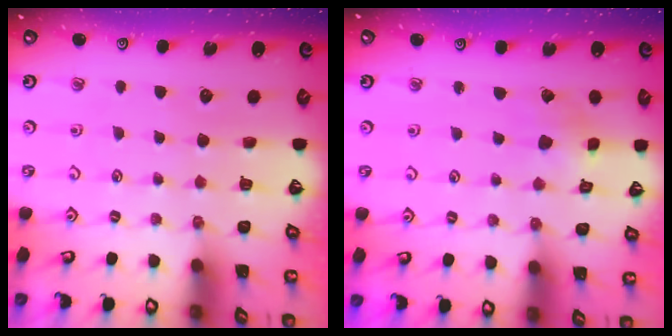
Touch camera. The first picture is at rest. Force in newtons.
{"total": 2.2, "press": 2.2, "slide": 0.2}